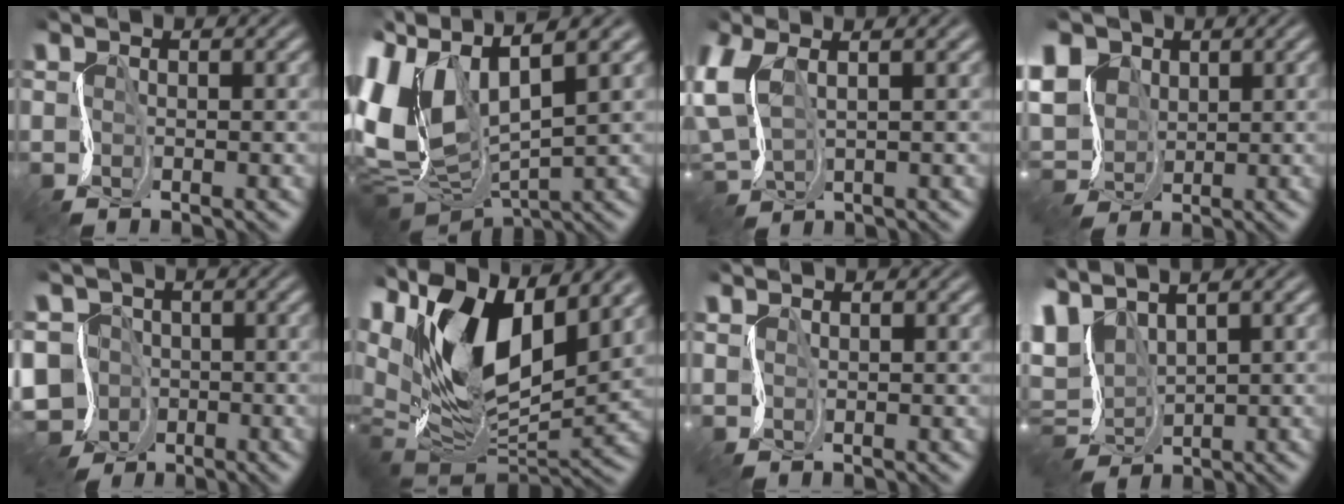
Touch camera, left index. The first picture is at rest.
{"total": 10.0, "force": [3.5, 5.4, 7.7], "torque": [-0.183, -0.006, 0.066]}
{"total": 7.1, "force": [2.0, 3.4, 5.9], "torque": [-0.158, 0.000, 0.039]}
{"total": 6.0, "force": [1.5, 4.9, 3.3], "torque": [-0.084, 0.013, 0.017]}
{"total": 9.2, "force": [-5.1, 7.0, 3.2], "torque": [-0.057, -0.025, -0.105]}
{"total": 13.4, "force": [3.9, 7.4, 10.5], "torque": [-0.194, -0.011, 0.068]}
{"total": 0.5, "force": [0.5, 0.1, 0.1], "torque": [-0.005, -0.003, 0.015]}
{"total": 6.4, "force": [1.3, 3.5, 5.2], "torque": [-0.117, -0.005, 0.024]}